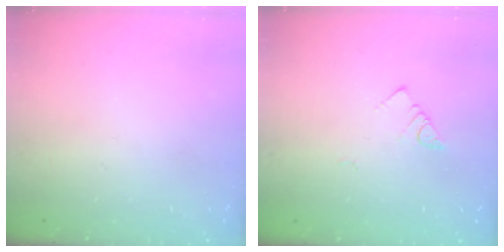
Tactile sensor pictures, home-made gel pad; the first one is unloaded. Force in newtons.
{"total": 2.7, "press": 2.6, "slide": 0.5}